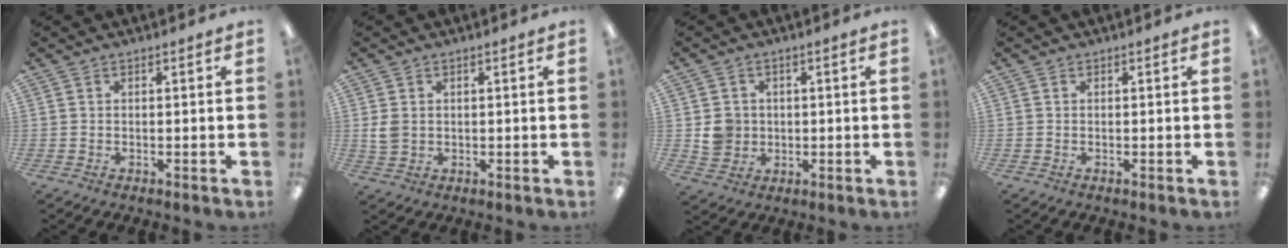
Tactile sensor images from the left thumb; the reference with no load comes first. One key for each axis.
{"total": 3.5, "fx": 0.5, "fy": 2.6, "fz": 2.2, "tx": -0.042, "ty": 0.006, "tz": 0.012}
{"total": 5.1, "fx": 0.3, "fy": 4.9, "fz": 1.4, "tx": -0.011, "ty": 0.003, "tz": 0.005}
{"total": 0.0}